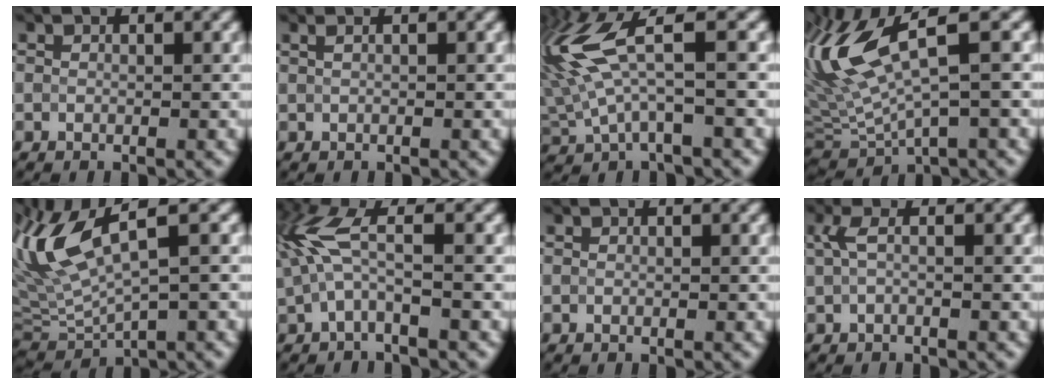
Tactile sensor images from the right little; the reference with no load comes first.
{"total": 1.5, "force": [0.7, 0.8, 1.1], "torque": [-0.011, 0.000, -0.004]}
{"total": 7.0, "force": [1.9, 2.0, 6.4], "torque": [-0.154, 0.004, 0.035]}
{"total": 10.1, "force": [2.9, 3.1, 9.1], "torque": [-0.203, 0.007, 0.056]}
{"total": 8.8, "force": [2.8, 2.7, 7.9], "torque": [-0.172, 0.009, 0.053]}
{"total": 4.1, "force": [0.7, 1.0, 3.9], "torque": [-0.097, 0.007, 0.010]}
{"total": 0.0}
{"total": 1.6, "force": [0.2, 0.3, 1.5], "torque": [-0.037, 0.000, 0.001]}